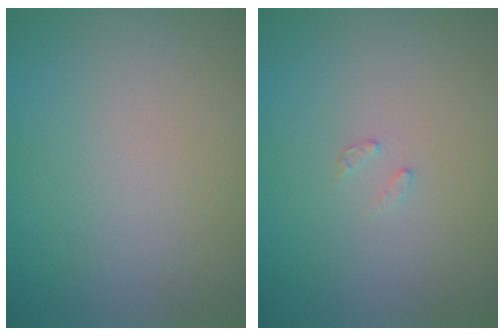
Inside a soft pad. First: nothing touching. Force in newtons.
{"total": 0.8, "press": 0.7, "slide": 0.1}